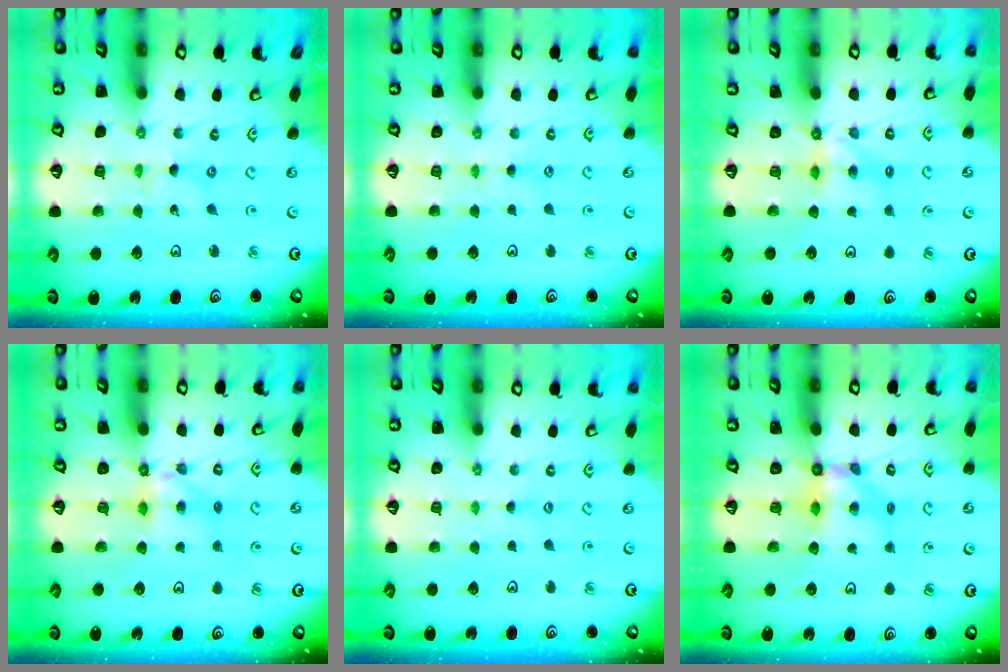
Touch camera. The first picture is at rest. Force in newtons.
{"total": 2.5, "press": 2.5, "slide": 0.4}
{"total": 5.4, "press": 5.4, "slide": 0.3}
{"total": 6.3, "press": 6.3, "slide": 0.2}
{"total": 1.2, "press": 1.2, "slide": 0.2}
{"total": 5.5, "press": 5.5, "slide": 0.2}